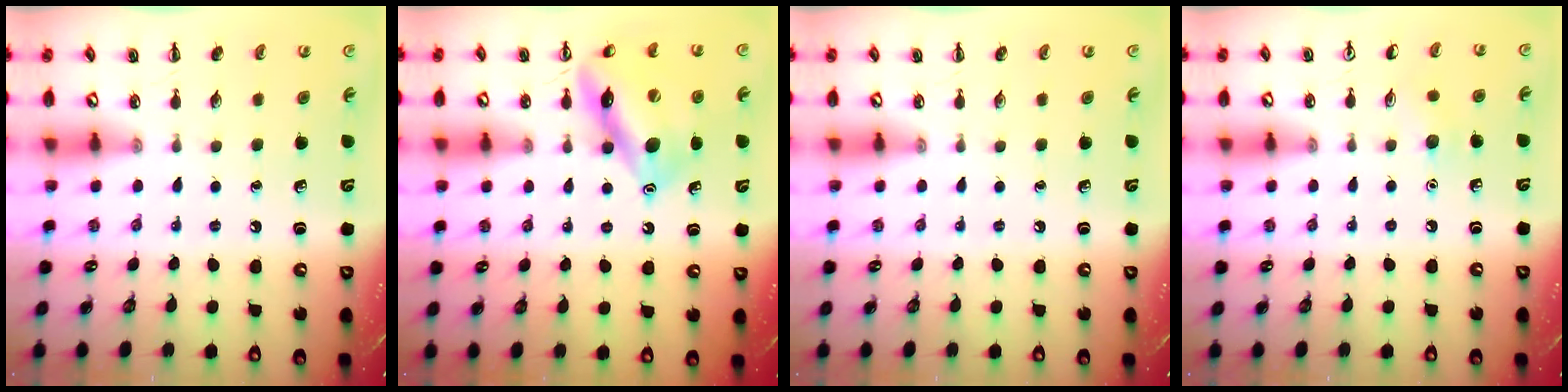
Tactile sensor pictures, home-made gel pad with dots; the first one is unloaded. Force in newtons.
{"total": 14.2, "press": 14.1, "slide": 1.6}
{"total": 0.0}
{"total": 4.7, "press": 4.5, "slide": 1.4}